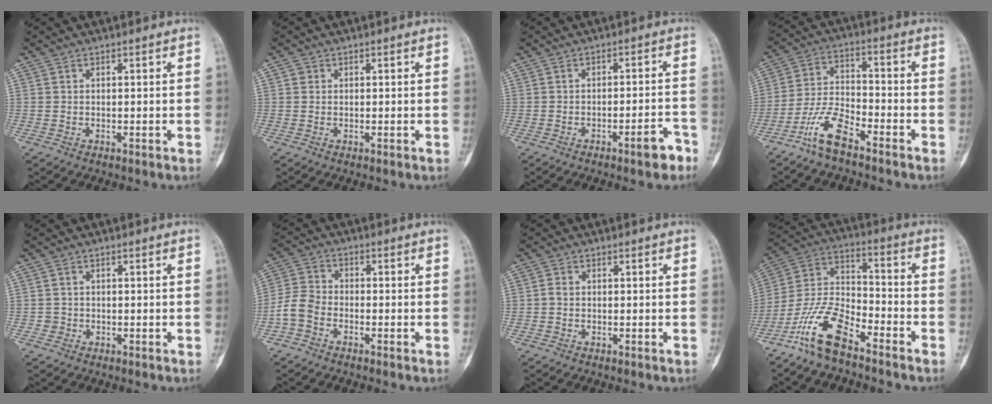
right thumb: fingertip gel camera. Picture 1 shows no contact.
{"total": 0.8, "force": [0.2, 0.8, 0.1], "torque": [0.004, 0.002, 0.003]}
{"total": 4.9, "force": [-3.1, 1.1, 3.6], "torque": [-0.045, 0.028, -0.041]}
{"total": 8.7, "force": [-6.1, 2.8, 5.4], "torque": [-0.118, 0.041, -0.126]}
{"total": 1.1, "force": [-0.3, 1.1, 0.0], "torque": [0.007, 0.007, -0.008]}
{"total": 5.2, "force": [-2.3, 3.6, 2.9], "torque": [-0.056, 0.017, -0.058]}
{"total": 1.1, "force": [-0.2, 0.9, 0.6], "torque": [-0.011, 0.002, -0.005]}
{"total": 12.7, "force": [-8.8, 4.7, 7.9], "torque": [-0.163, 0.062, -0.179]}